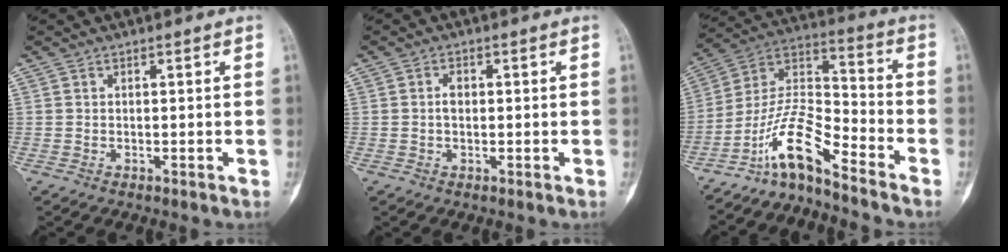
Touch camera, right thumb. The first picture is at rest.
{"total": 1.9, "force": [0.0, 1.2, 1.5], "torque": [-0.024, 0.004, -0.002]}
{"total": 11.5, "force": [-8.8, 2.3, 7.0], "torque": [-0.145, 0.095, -0.172]}